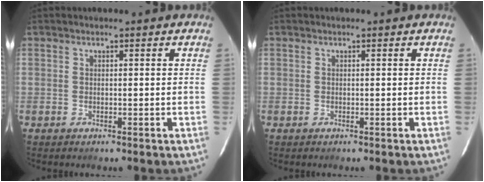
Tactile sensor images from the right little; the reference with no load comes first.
{"total": 0.0}